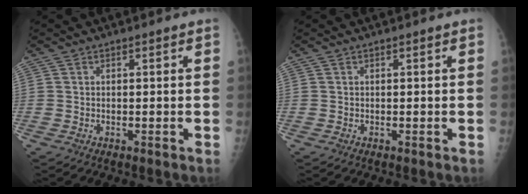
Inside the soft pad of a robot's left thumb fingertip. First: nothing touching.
{"total": 0.0}